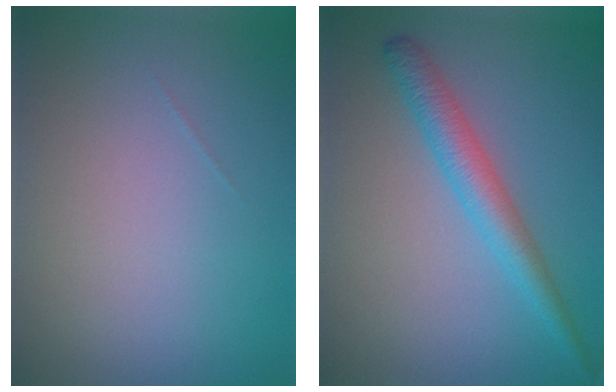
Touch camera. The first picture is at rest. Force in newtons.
{"total": 3.1, "press": 3.1, "slide": 0.1}